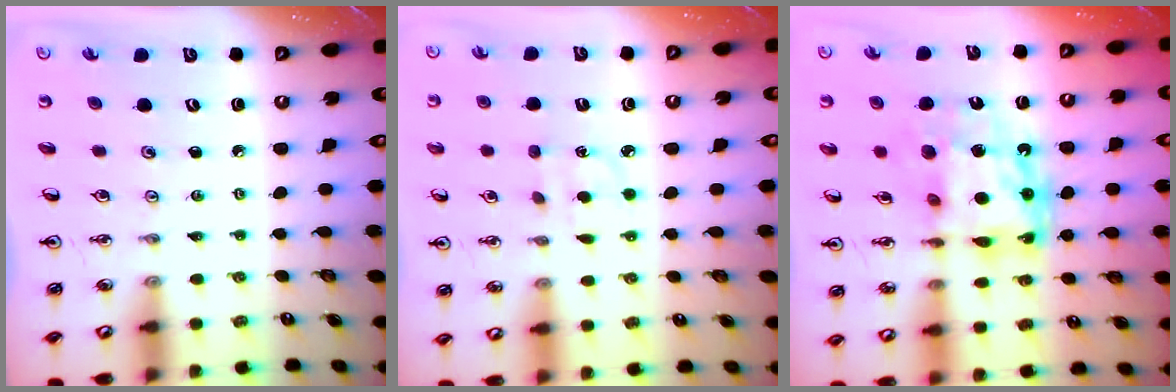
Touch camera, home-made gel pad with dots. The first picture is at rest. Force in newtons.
{"total": 3.9, "press": 3.9, "slide": 0.5}
{"total": 14.0, "press": 13.9, "slide": 1.6}